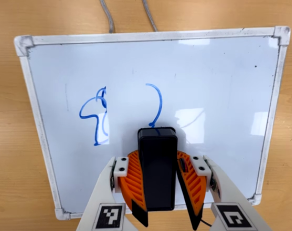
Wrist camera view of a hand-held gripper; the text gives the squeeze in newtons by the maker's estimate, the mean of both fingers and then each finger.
{"total": 9.9, "left": 9.9, "right": 9.8}